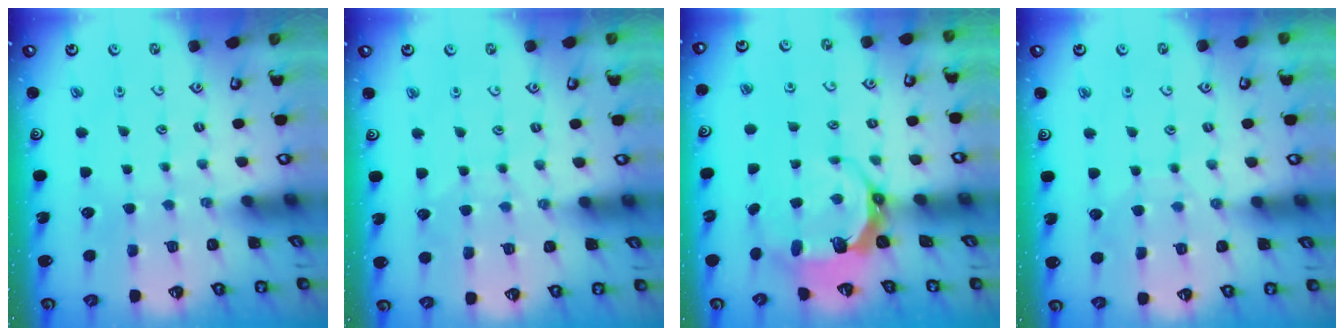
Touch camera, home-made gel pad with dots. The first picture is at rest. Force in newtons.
{"total": 4.1, "press": 4.1, "slide": 0.4}
{"total": 8.1, "press": 6.9, "slide": 4.2}
{"total": 5.2, "press": 5.1, "slide": 0.7}